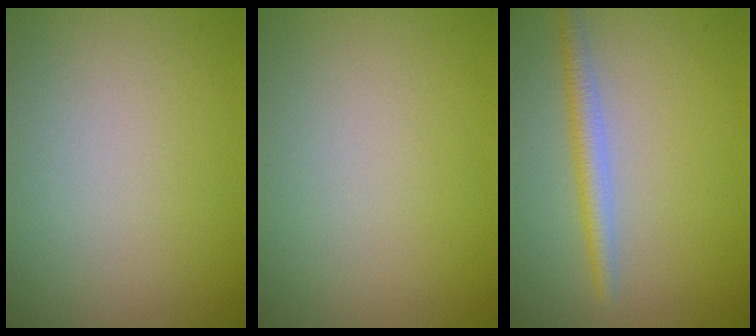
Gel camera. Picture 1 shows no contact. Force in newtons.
{"total": 0.0}
{"total": 2.3, "press": 2.3, "slide": 0.1}